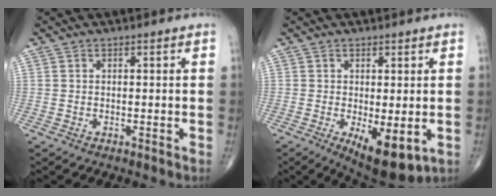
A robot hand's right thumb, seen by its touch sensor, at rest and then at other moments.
{"total": 9.1, "force": [-2.5, 3.5, 8.0], "torque": [-0.114, -0.021, -0.028]}